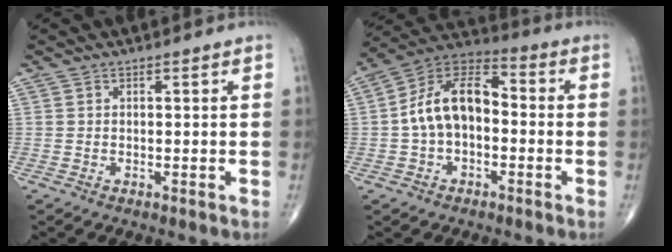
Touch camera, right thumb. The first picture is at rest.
{"total": 12.8, "force": [-0.9, 8.0, 10.0], "torque": [-0.165, 0.044, -0.031]}